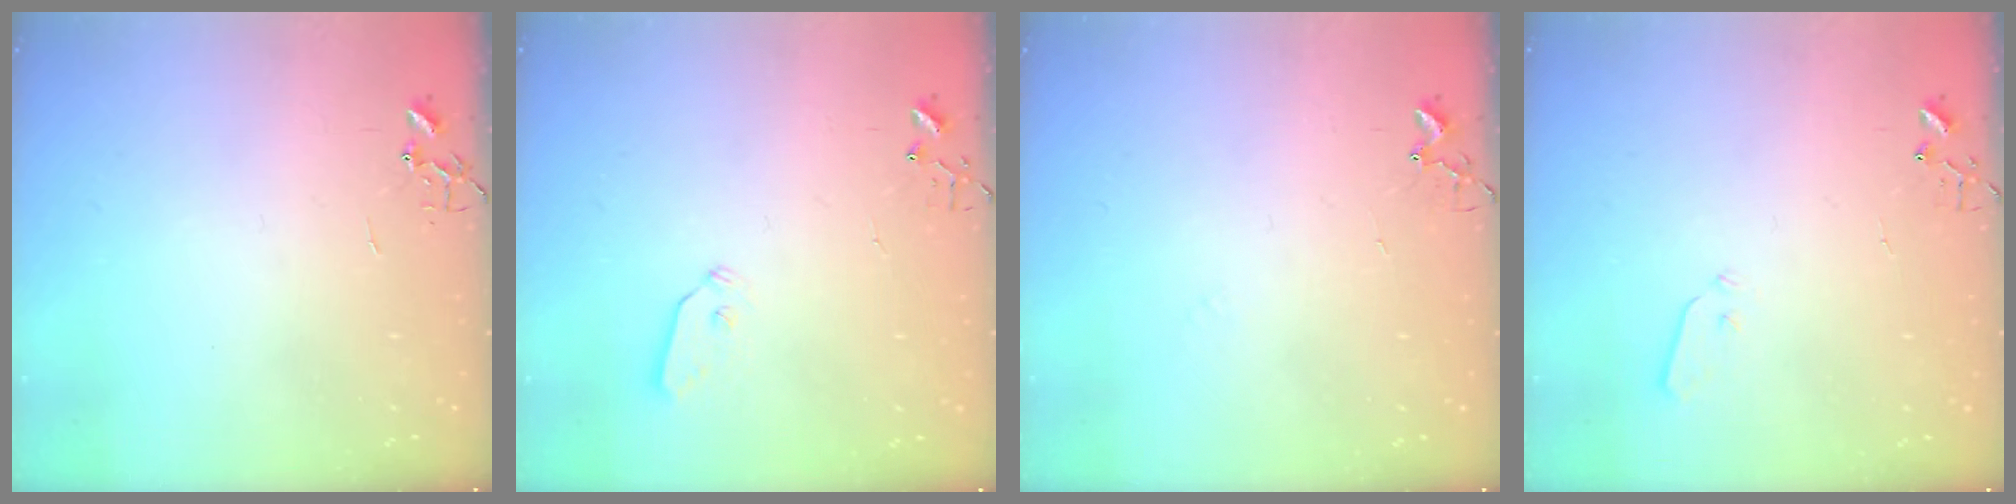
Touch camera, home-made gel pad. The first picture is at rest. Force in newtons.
{"total": 4.3, "press": 4.3, "slide": 0.3}
{"total": 4.9, "press": 4.9, "slide": 0.5}
{"total": 3.6, "press": 3.6, "slide": 0.6}